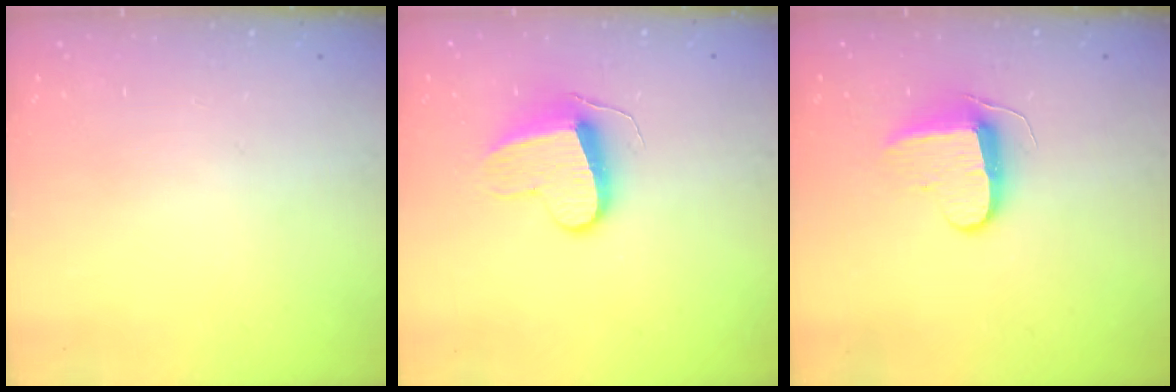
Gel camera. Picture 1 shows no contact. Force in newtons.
{"total": 9.7, "press": 9.7, "slide": 0.6}
{"total": 9.2, "press": 9.2, "slide": 0.7}